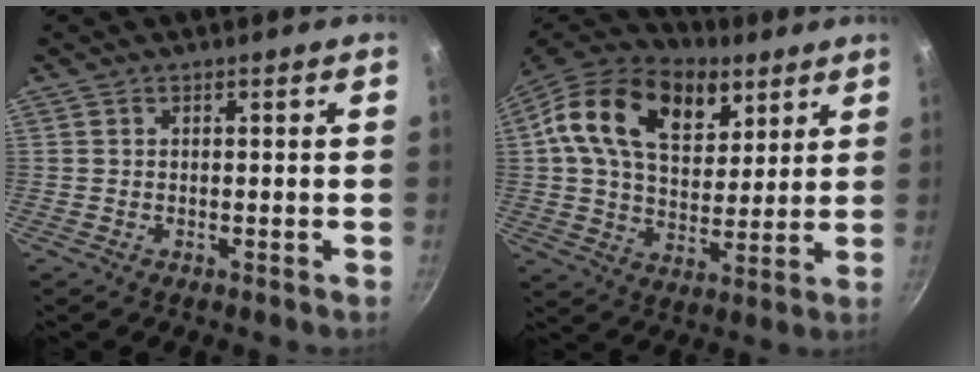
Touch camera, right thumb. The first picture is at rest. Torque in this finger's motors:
{"motor_torque": [0.06, 0.67, 0.54, -0.26, 0.17]}